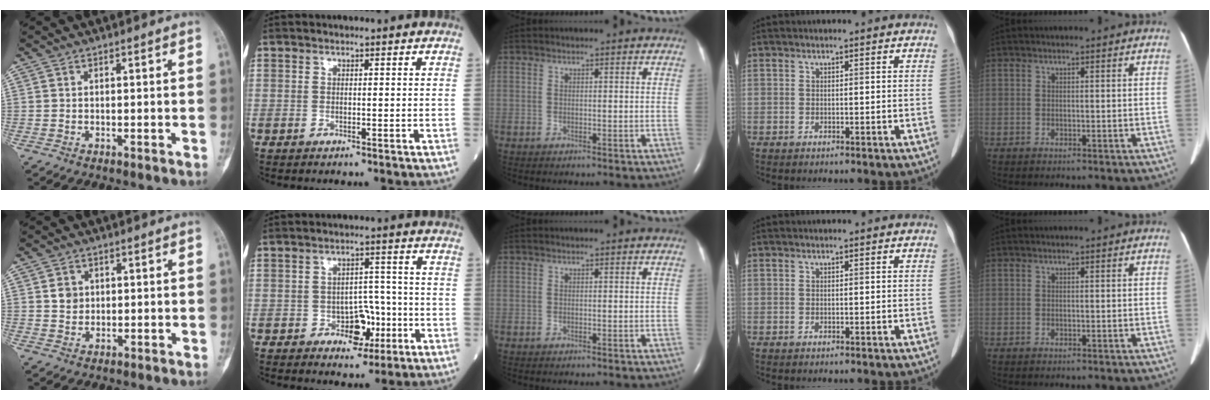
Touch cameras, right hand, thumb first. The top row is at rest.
{"thumb": {"total": 3.0, "force": [0.7, 2.6, 1.2], "torque": [-0.003, -0.001, 0.012]}, "index": {"total": 5.5, "force": [-2.3, 3.3, 3.7], "torque": [-0.048, 0.011, -0.032]}}